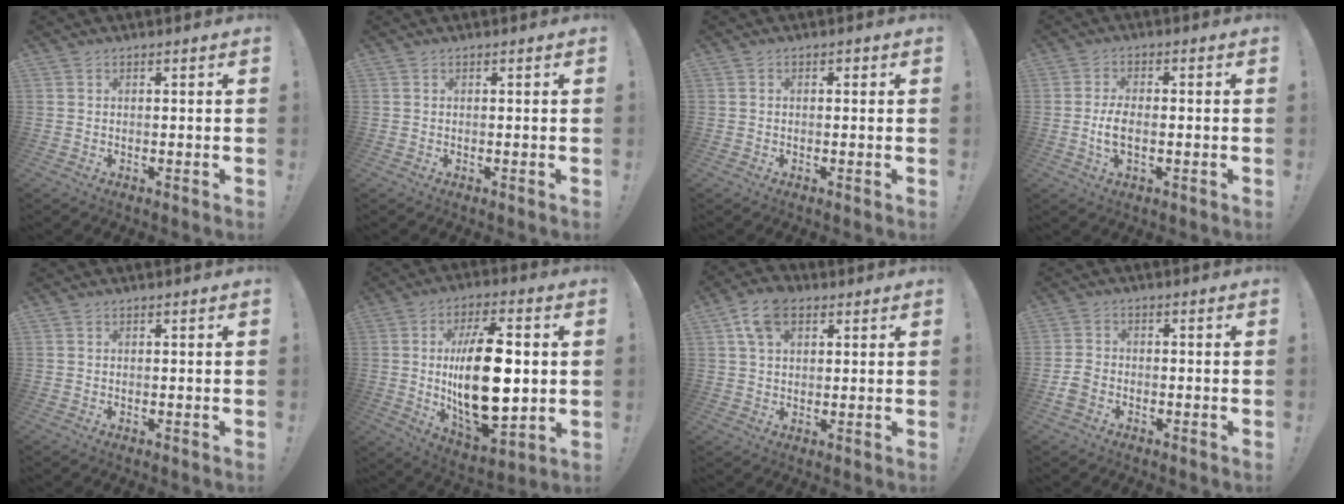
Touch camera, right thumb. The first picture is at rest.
{"total": 0.0}
{"total": 0.8, "force": [-0.3, 0.7, 0.4], "torque": [-0.001, 0.001, -0.007]}
{"total": 5.2, "force": [-1.0, 2.1, 4.7], "torque": [-0.091, -0.006, -0.020]}
{"total": 0.0}
{"total": 23.5, "force": [1.3, 10.7, 20.8], "torque": [-0.382, -0.013, 0.022]}
{"total": 9.0, "force": [4.2, 5.5, 5.8], "torque": [-0.103, 0.005, 0.081]}
{"total": 4.4, "force": [-2.0, 2.9, 2.6], "torque": [-0.043, 0.005, -0.036]}